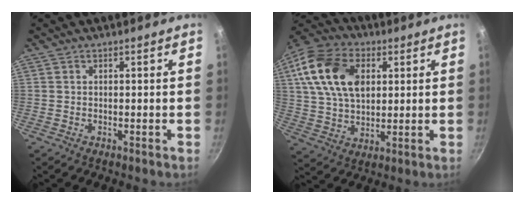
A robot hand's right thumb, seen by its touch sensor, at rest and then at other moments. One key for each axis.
{"total": 17.9, "fx": 5.0, "fy": 11.8, "fz": 12.5, "tx": -0.215, "ty": 0.004, "tz": 0.084}